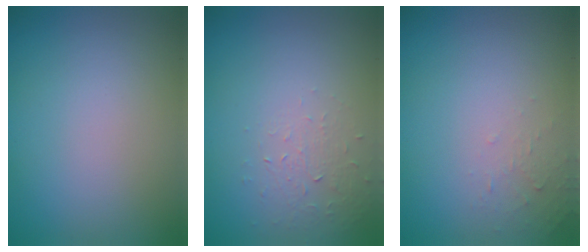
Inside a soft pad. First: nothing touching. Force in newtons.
{"total": 1.3, "press": 0.6, "slide": 1.2}
{"total": 0.9, "press": 0.9, "slide": 0.1}